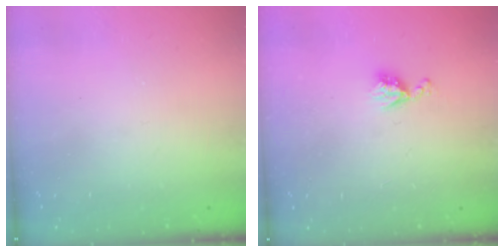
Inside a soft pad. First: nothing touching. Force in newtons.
{"total": 5.8, "press": 5.7, "slide": 0.7}